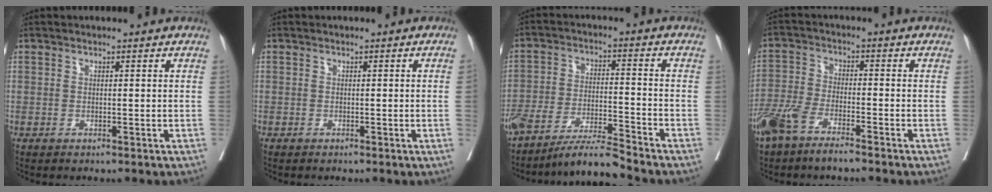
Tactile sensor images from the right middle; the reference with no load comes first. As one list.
[{"total": 0.9, "force": [-0.1, -0.4, 0.8], "torque": [-0.003, 0.002, -0.002]}, {"total": 9.1, "force": [-8.2, -1.0, 3.7], "torque": [-0.063, -0.007, -0.151]}, {"total": 6.7, "force": [-5.1, 1.4, 4.2], "torque": [-0.098, -0.006, -0.103]}]